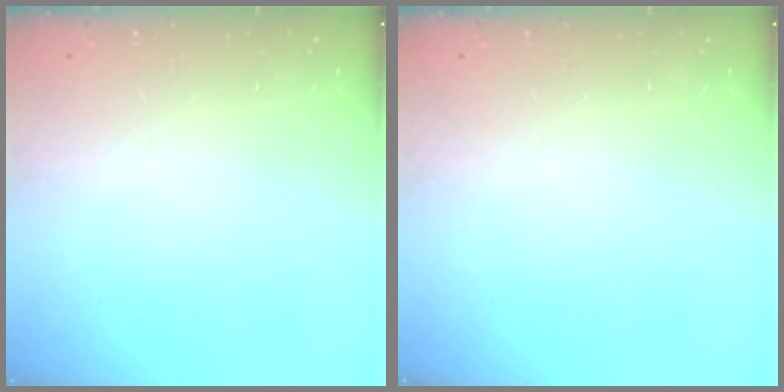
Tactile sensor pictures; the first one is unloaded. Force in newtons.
{"total": 0.0}